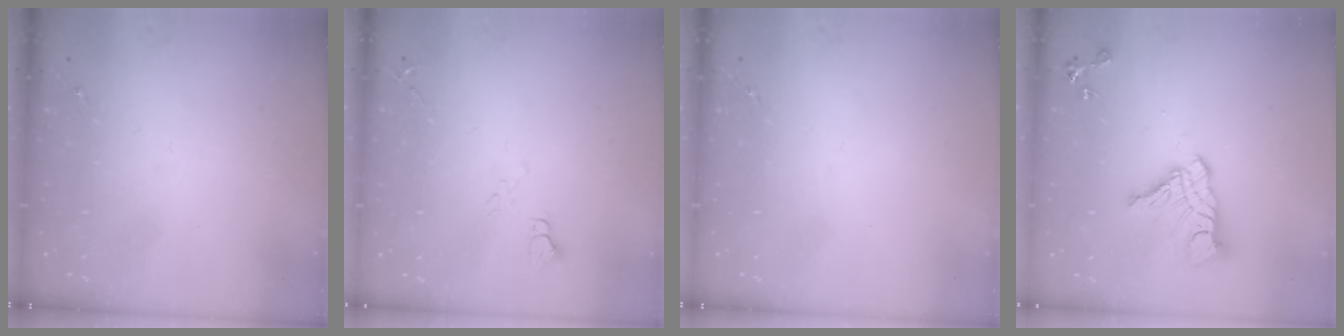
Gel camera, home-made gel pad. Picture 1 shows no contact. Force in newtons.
{"total": 4.6, "press": 4.6, "slide": 0.5}
{"total": 0.0}
{"total": 13.2, "press": 13.2, "slide": 1.3}